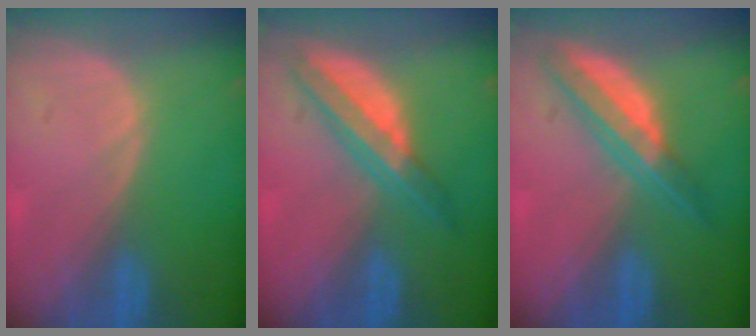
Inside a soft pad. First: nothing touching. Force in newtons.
{"total": 6.8, "press": 5.8, "slide": 3.6}
{"total": 6.7, "press": 5.7, "slide": 3.6}